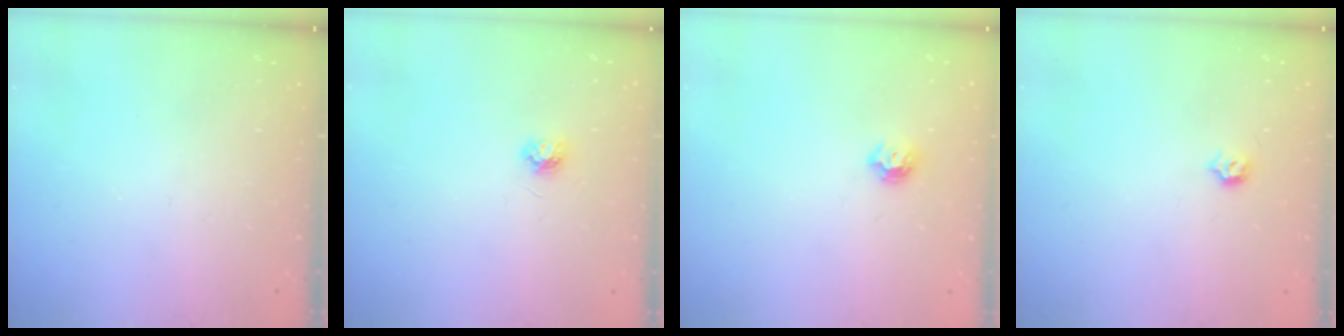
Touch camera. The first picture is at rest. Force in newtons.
{"total": 3.9, "press": 3.9, "slide": 0.5}
{"total": 6.4, "press": 6.4, "slide": 0.7}
{"total": 3.4, "press": 3.3, "slide": 0.5}